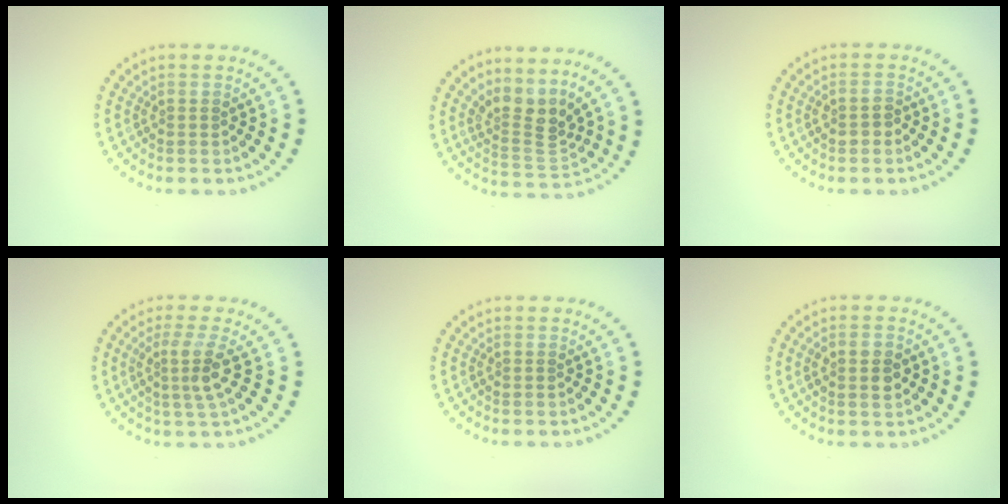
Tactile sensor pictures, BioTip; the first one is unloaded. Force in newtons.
{"total": 3.3, "press": 2.3, "slide": 2.3}
{"total": 1.4, "press": 1.4, "slide": 0.3}
{"total": 2.9, "press": 2.1, "slide": 2.0}
{"total": 0.0}
{"total": 2.2, "press": 2.2, "slide": 0.2}